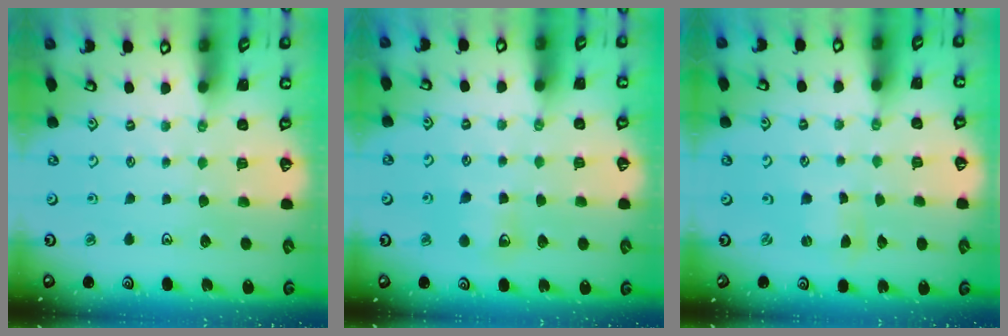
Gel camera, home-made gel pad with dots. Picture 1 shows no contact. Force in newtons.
{"total": 5.7, "press": 5.7, "slide": 0.6}
{"total": 0.7, "press": 0.6, "slide": 0.3}